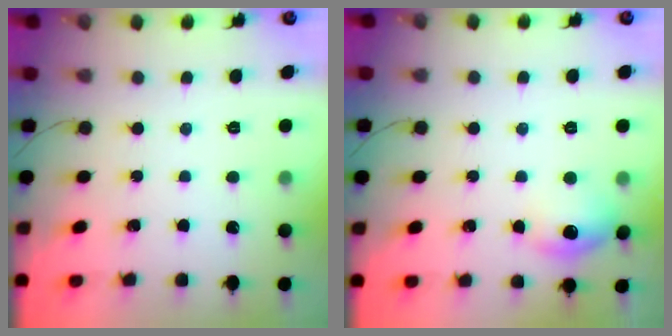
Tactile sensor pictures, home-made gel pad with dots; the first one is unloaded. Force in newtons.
{"total": 9.6, "press": 9.3, "slide": 2.4}